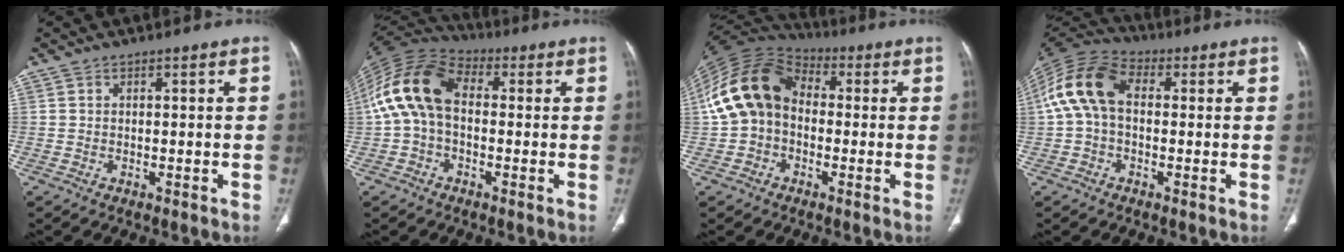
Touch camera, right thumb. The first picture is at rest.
{"total": 14.0, "force": [0.5, 9.0, 10.6], "torque": [-0.211, 0.038, -0.002]}
{"total": 15.2, "force": [0.1, 11.5, 10.0], "torque": [-0.189, 0.041, -0.011]}
{"total": 12.7, "force": [1.1, 8.3, 9.5], "torque": [-0.189, 0.036, 0.010]}